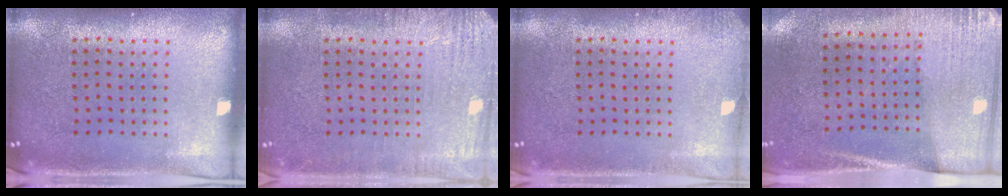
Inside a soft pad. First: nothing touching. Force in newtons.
{"total": 2.9, "press": 2.9, "slide": 0.4}
{"total": 1.0, "press": 1.0, "slide": 0.1}
{"total": 2.7, "press": 2.4, "slide": 1.4}